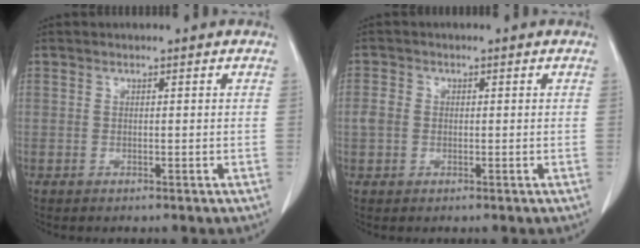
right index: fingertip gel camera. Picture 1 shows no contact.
{"total": 2.3, "force": [0.0, 1.9, 1.2], "torque": [-0.034, 0.011, -0.001]}